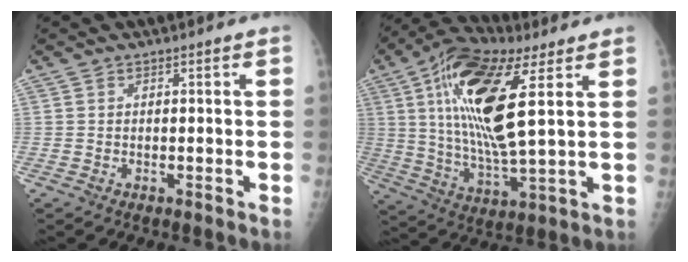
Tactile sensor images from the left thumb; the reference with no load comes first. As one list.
[{"total": 19.2, "force": [6.1, 5.9, 17.2], "torque": [-0.334, -0.015, 0.106]}]